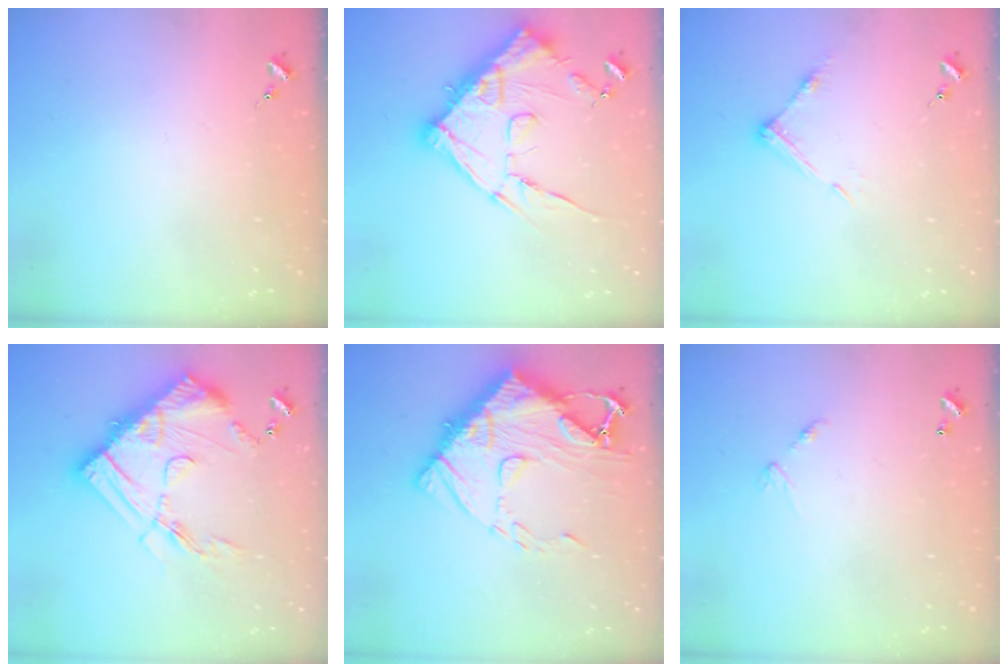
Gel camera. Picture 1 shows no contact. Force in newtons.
{"total": 17.2, "press": 17.2, "slide": 1.3}
{"total": 6.8, "press": 6.7, "slide": 0.4}
{"total": 21.5, "press": 21.4, "slide": 1.6}
{"total": 17.4, "press": 17.4, "slide": 1.6}
{"total": 5.8, "press": 5.8, "slide": 0.4}